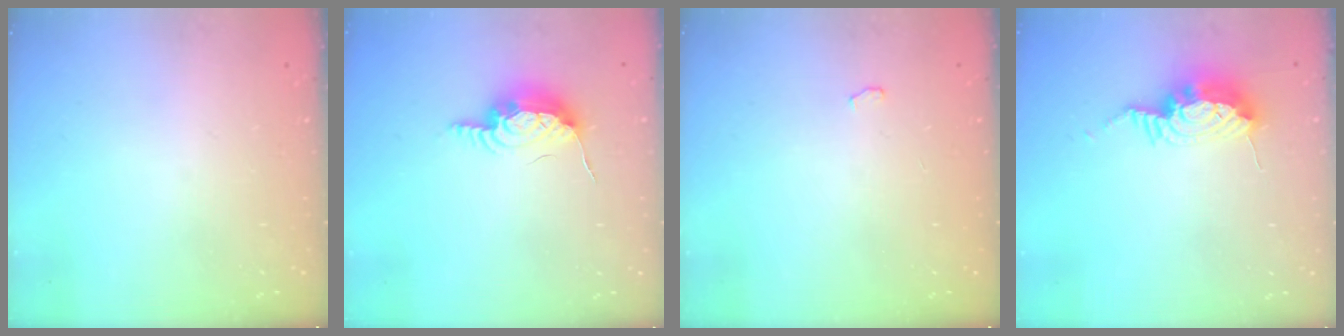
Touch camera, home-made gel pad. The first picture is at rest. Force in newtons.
{"total": 10.3, "press": 10.2, "slide": 0.9}
{"total": 7.7, "press": 4.0, "slide": 6.6}
{"total": 9.9, "press": 9.8, "slide": 0.9}